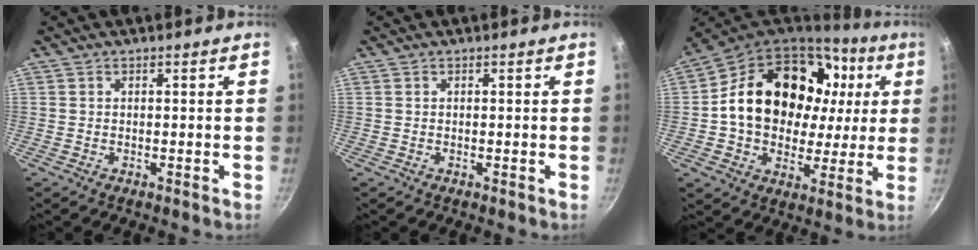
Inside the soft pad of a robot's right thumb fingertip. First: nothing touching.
{"total": 0.0}
{"total": 25.8, "force": [5.4, 18.9, 16.8], "torque": [-0.265, 0.026, 0.093]}